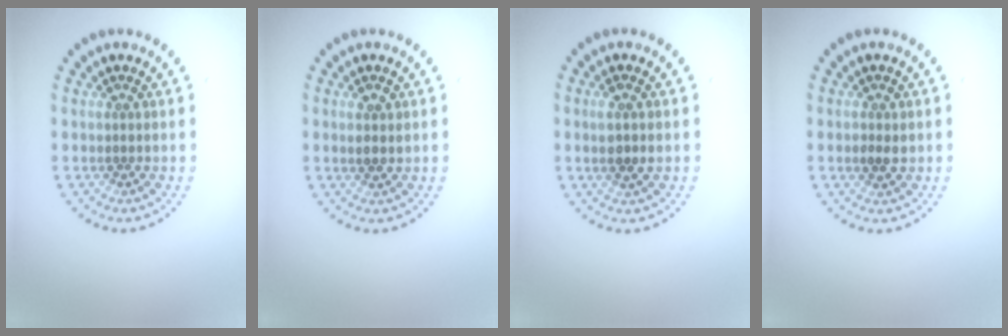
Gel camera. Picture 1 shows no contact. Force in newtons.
{"total": 1.5, "press": 1.4, "slide": 0.6}
{"total": 1.9, "press": 1.9, "slide": 0.6}
{"total": 1.4, "press": 1.4, "slide": 0.2}